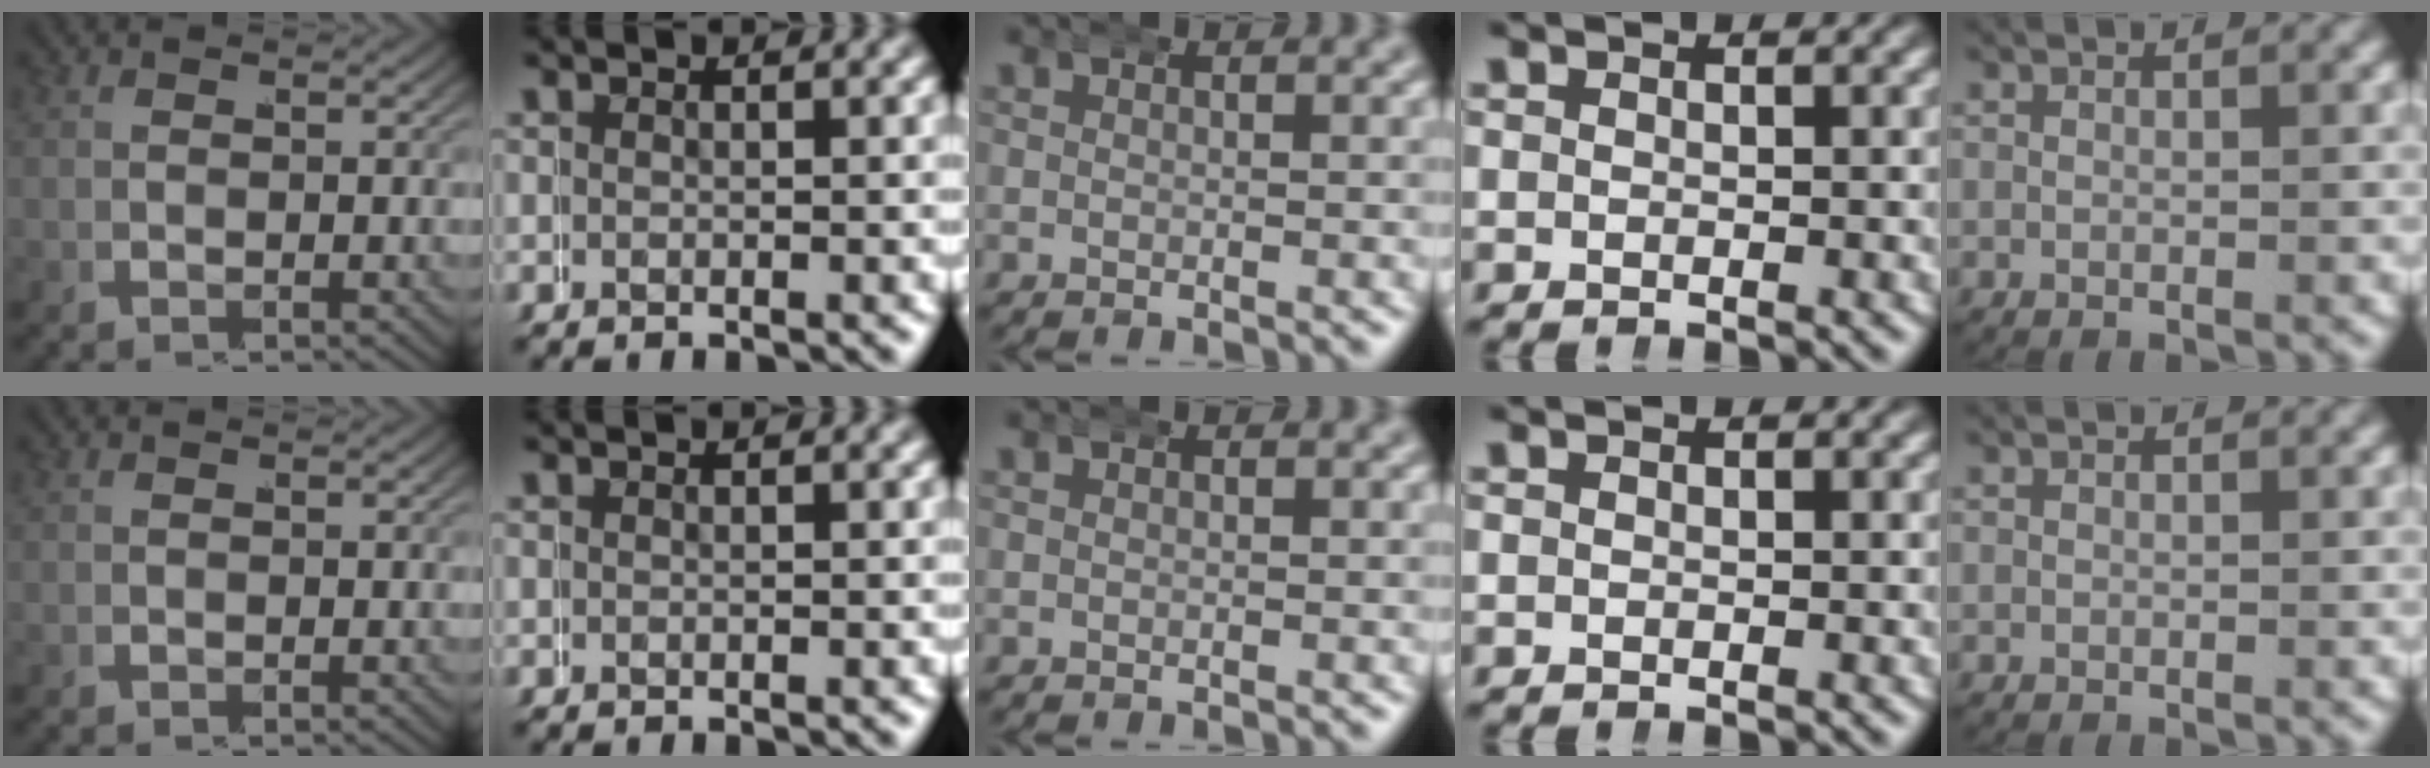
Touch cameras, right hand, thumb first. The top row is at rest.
{}